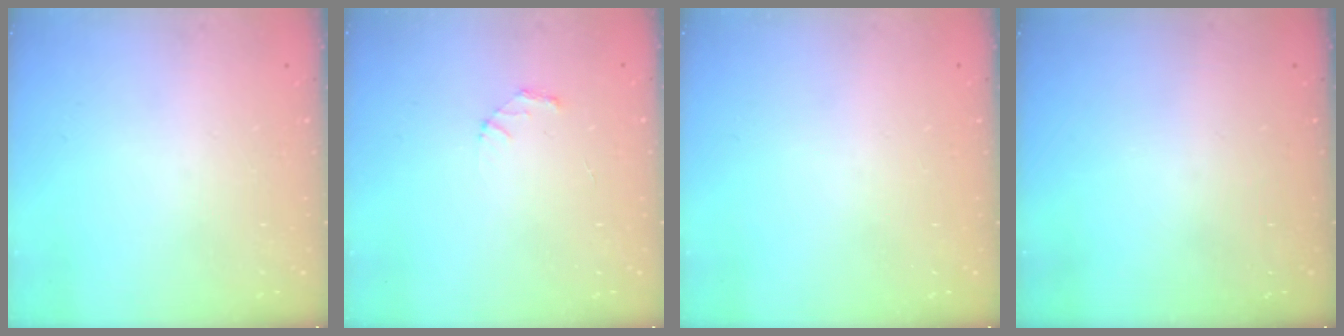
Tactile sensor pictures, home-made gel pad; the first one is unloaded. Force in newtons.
{"total": 2.1, "press": 2.1, "slide": 0.2}
{"total": 0.0}
{"total": 0.0}